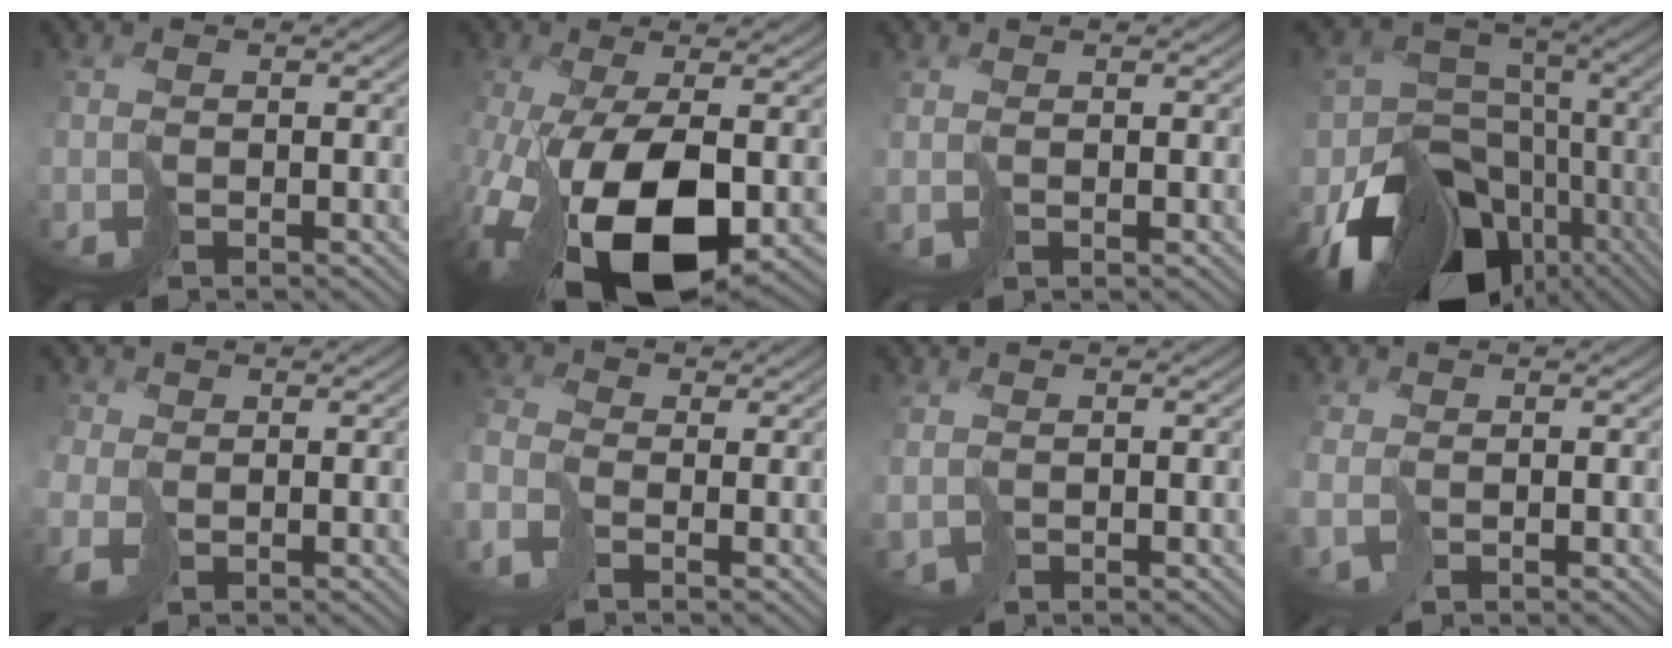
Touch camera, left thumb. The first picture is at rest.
{"total": 17.5, "force": [-5.1, 8.1, 14.7], "torque": [-0.305, -0.051, -0.059]}
{"total": 0.7, "force": [0.7, -0.1, 0.3], "torque": [-0.005, -0.001, 0.015]}
{"total": 16.6, "force": [-8.6, 12.6, 6.6], "torque": [-0.138, -0.036, -0.119]}
{"total": 3.0, "force": [-0.1, 2.4, 1.8], "torque": [-0.064, -0.008, -0.003]}
{"total": 4.1, "force": [-1.4, 2.5, 2.9], "torque": [-0.087, -0.005, -0.044]}
{"total": 1.2, "force": [0.9, 0.8, 0.4], "torque": [-0.017, -0.008, 0.024]}
{"total": 2.5, "force": [0.4, 1.9, 1.6], "torque": [-0.053, -0.011, 0.014]}